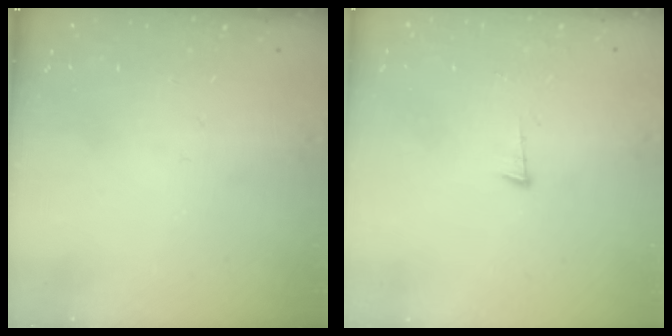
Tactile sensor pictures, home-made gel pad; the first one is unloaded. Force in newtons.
{"total": 2.8, "press": 2.7, "slide": 0.5}